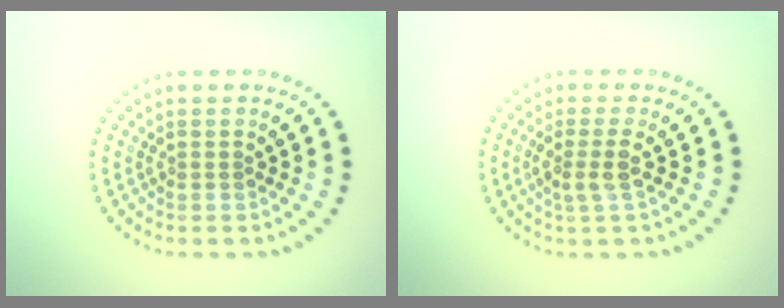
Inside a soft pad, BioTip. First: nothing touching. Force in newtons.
{"total": 1.9, "press": 1.5, "slide": 1.0}